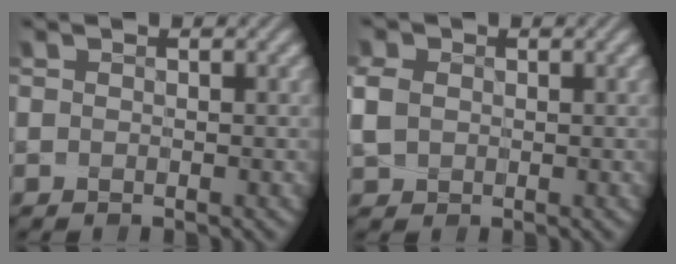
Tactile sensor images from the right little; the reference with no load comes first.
{"total": 1.4, "force": [-0.1, 1.3, 0.4], "torque": [-0.009, 0.001, -0.003]}